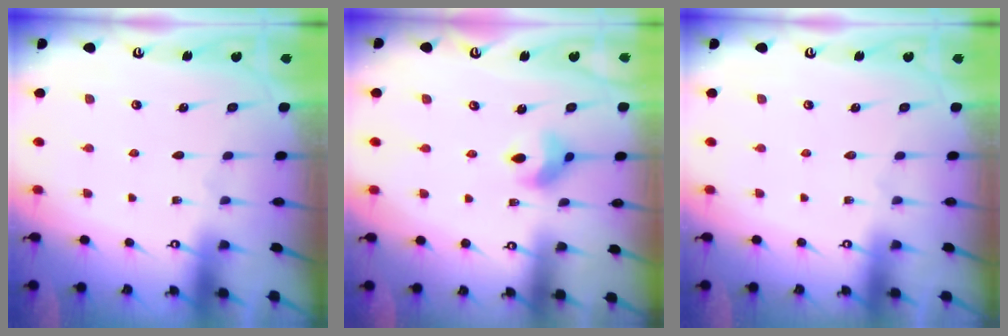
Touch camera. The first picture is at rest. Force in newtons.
{"total": 8.2, "press": 8.1, "slide": 0.8}
{"total": 0.0}